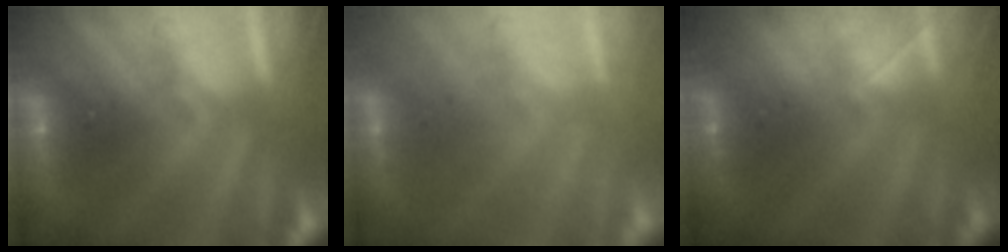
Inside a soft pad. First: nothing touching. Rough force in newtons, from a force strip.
{"total": 2.2}
{"total": 1.6}